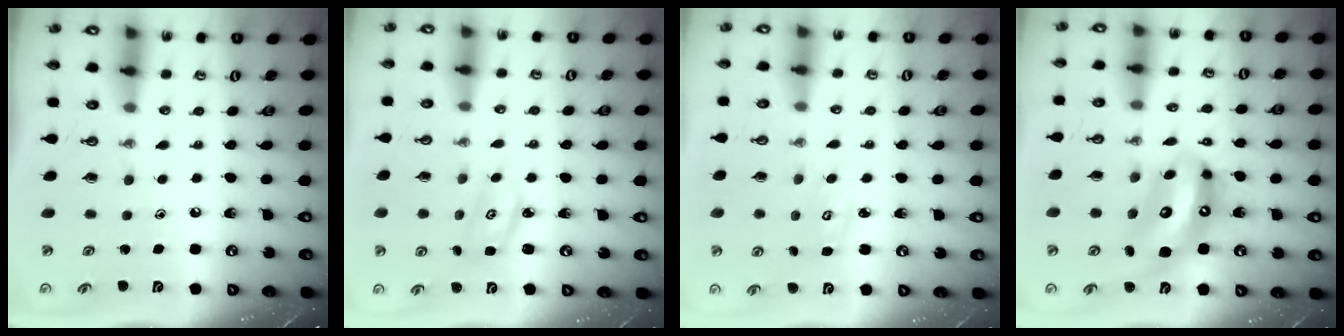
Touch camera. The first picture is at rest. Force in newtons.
{"total": 2.4, "press": 2.4, "slide": 0.2}
{"total": 3.5, "press": 3.5, "slide": 0.3}
{"total": 15.5, "press": 15.4, "slide": 1.4}